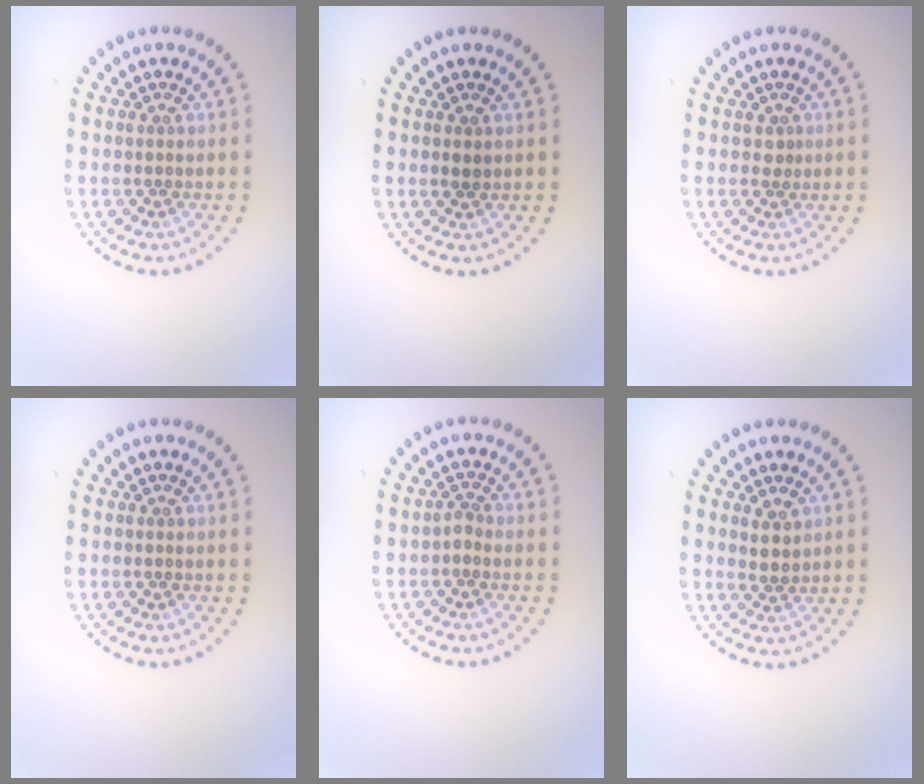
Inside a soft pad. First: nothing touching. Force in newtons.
{"total": 0.8, "press": 0.8, "slide": 0.1}
{"total": 0.9, "press": 0.6, "slide": 0.7}
{"total": 0.0}
{"total": 0.9, "press": 0.7, "slide": 0.6}
{"total": 1.7, "press": 1.5, "slide": 0.9}